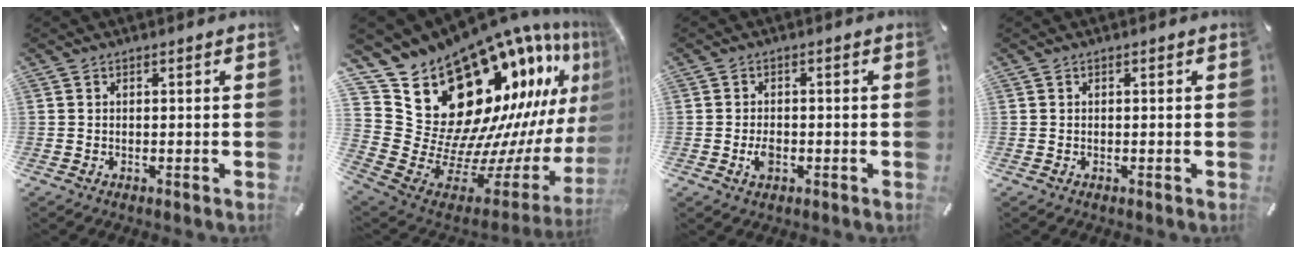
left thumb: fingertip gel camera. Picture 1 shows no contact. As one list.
[{"total": 25.2, "force": [13.8, 15.9, 13.8], "torque": [-0.151, -0.217, 0.311]}, {"total": 3.2, "force": [-1.0, 2.0, 2.3], "torque": [-0.054, -0.001, -0.021]}, {"total": 0.0}]